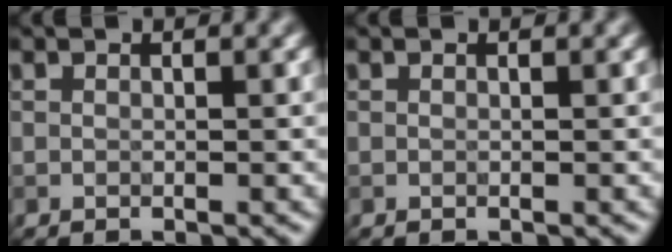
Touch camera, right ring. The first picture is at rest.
{"total": 0.0}